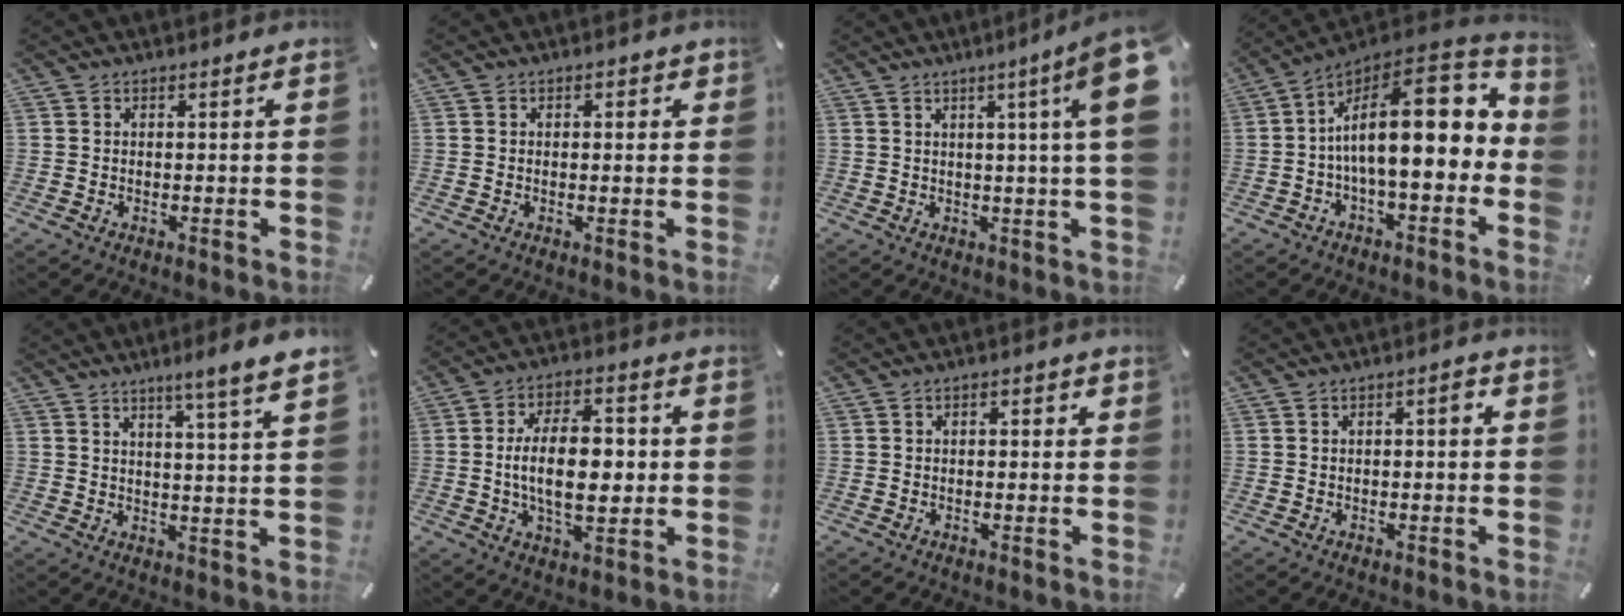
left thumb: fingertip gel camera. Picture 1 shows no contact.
{"total": 1.1, "force": [0.1, 0.8, 0.7], "torque": [-0.008, 0.003, -0.001]}
{"total": 11.0, "force": [4.1, -0.1, 10.2], "torque": [-0.151, -0.031, 0.062]}
{"total": 19.2, "force": [1.4, 8.1, 17.4], "torque": [-0.286, -0.023, 0.024]}
{"total": 6.0, "force": [4.4, -0.9, 4.0], "torque": [-0.065, -0.030, 0.069]}
{"total": 14.1, "force": [-0.5, 7.6, 11.8], "torque": [-0.200, 0.003, -0.013]}
{"total": 1.8, "force": [-0.3, 1.1, 1.4], "torque": [-0.018, 0.004, -0.009]}
{"total": 2.6, "force": [0.0, 1.1, 2.4], "torque": [-0.037, 0.008, -0.005]}